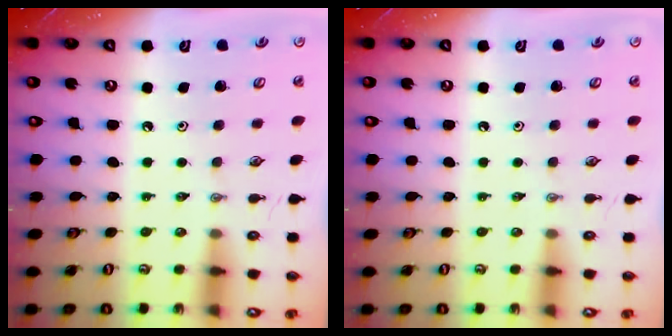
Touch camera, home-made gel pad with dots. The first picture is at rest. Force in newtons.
{"total": 0.0}